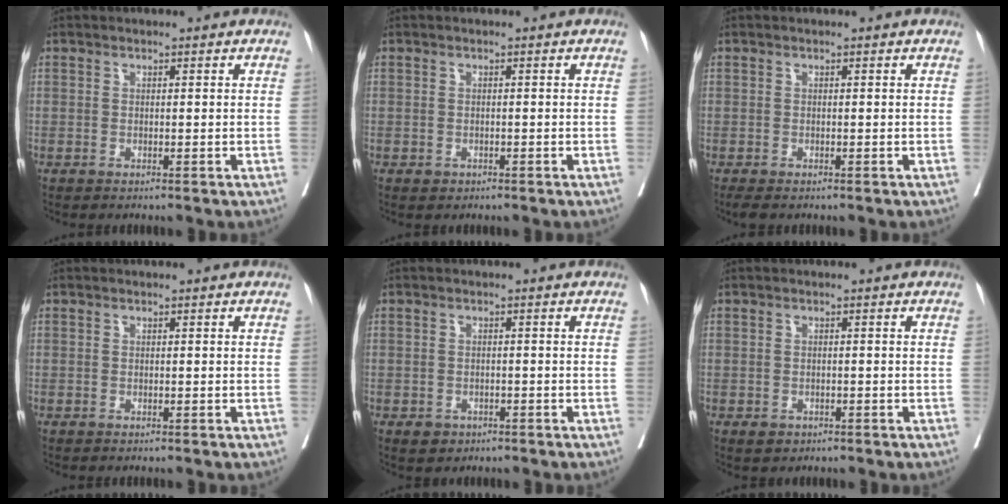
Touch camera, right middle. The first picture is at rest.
{"total": 0.9, "force": [-0.5, 0.7, 0.3], "torque": [-0.006, 0.002, -0.003]}
{"total": 1.4, "force": [-1.1, 0.5, 0.7], "torque": [-0.016, -0.007, -0.018]}
{"total": 0.0}
{"total": 2.1, "force": [-1.3, 1.6, 0.6], "torque": [-0.009, 0.003, -0.013]}
{"total": 1.6, "force": [-1.0, 1.1, 0.6], "torque": [-0.010, 0.002, -0.007]}